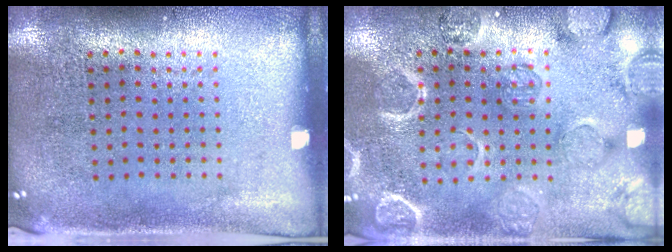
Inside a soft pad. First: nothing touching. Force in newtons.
{"total": 2.4, "press": 2.4, "slide": 0.4}